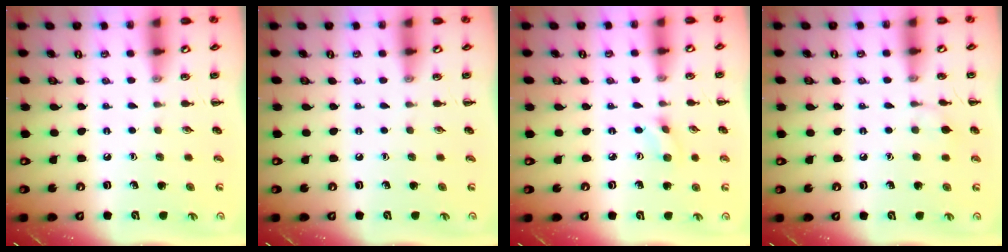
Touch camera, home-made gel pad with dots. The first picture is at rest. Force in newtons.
{"total": 0.0}
{"total": 2.3, "press": 2.1, "slide": 0.8}
{"total": 5.4, "press": 5.1, "slide": 1.8}